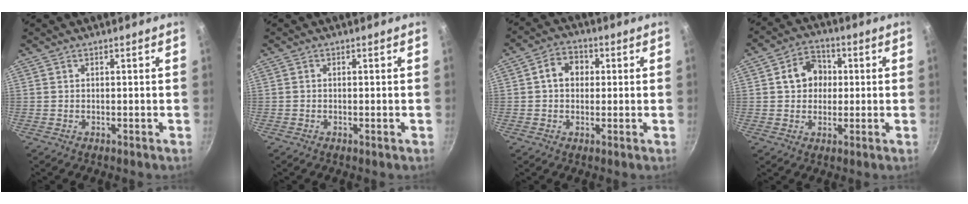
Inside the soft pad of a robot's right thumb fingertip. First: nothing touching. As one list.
[{"total": 0.5, "force": [-0.3, 0.1, 0.5], "torque": [-0.010, 0.002, -0.007]}, {"total": 6.1, "force": [0.9, 4.8, 3.6], "torque": [-0.032, 0.012, 0.005]}, {"total": 7.9, "force": [1.1, 6.6, 4.2], "torque": [-0.034, 0.011, 0.008]}]